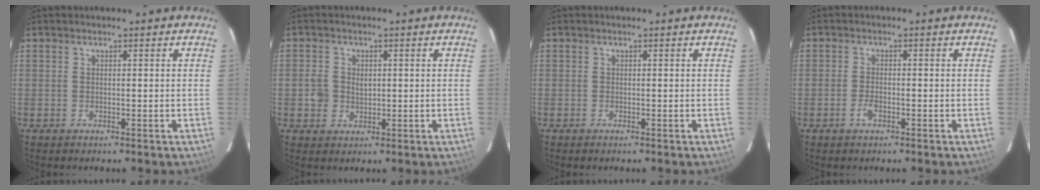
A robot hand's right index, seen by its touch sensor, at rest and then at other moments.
{"total": 2.3, "force": [0.2, 1.7, 1.5], "torque": [-0.028, 0.001, 0.004]}
{"total": 0.0}
{"total": 2.2, "force": [-1.2, 0.9, 1.6], "torque": [-0.037, 0.000, -0.023]}